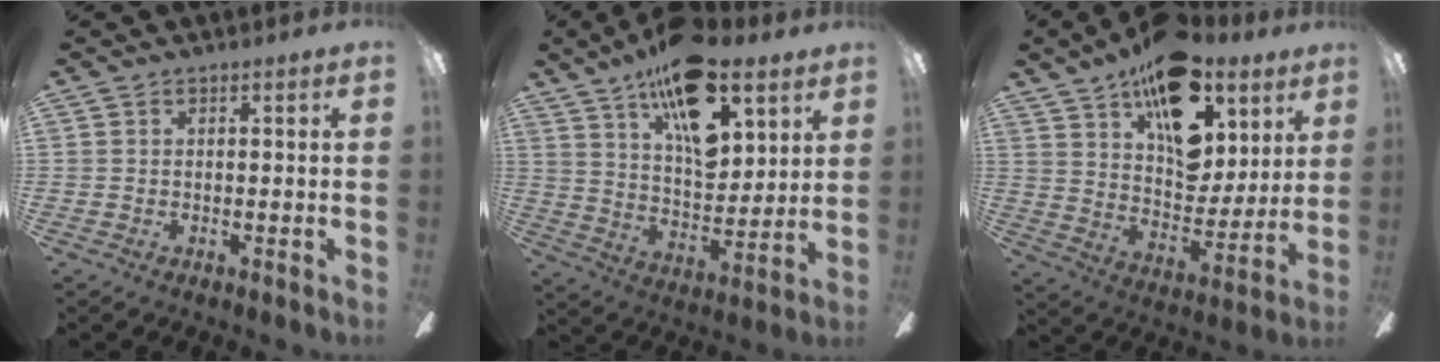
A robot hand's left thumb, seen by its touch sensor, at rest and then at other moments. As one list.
[{"total": 20.2, "force": [12.1, 9.5, 13.1], "torque": [-0.200, -0.060, 0.206]}, {"total": 21.3, "force": [13.1, 11.8, 12.0], "torque": [-0.179, -0.076, 0.230]}]